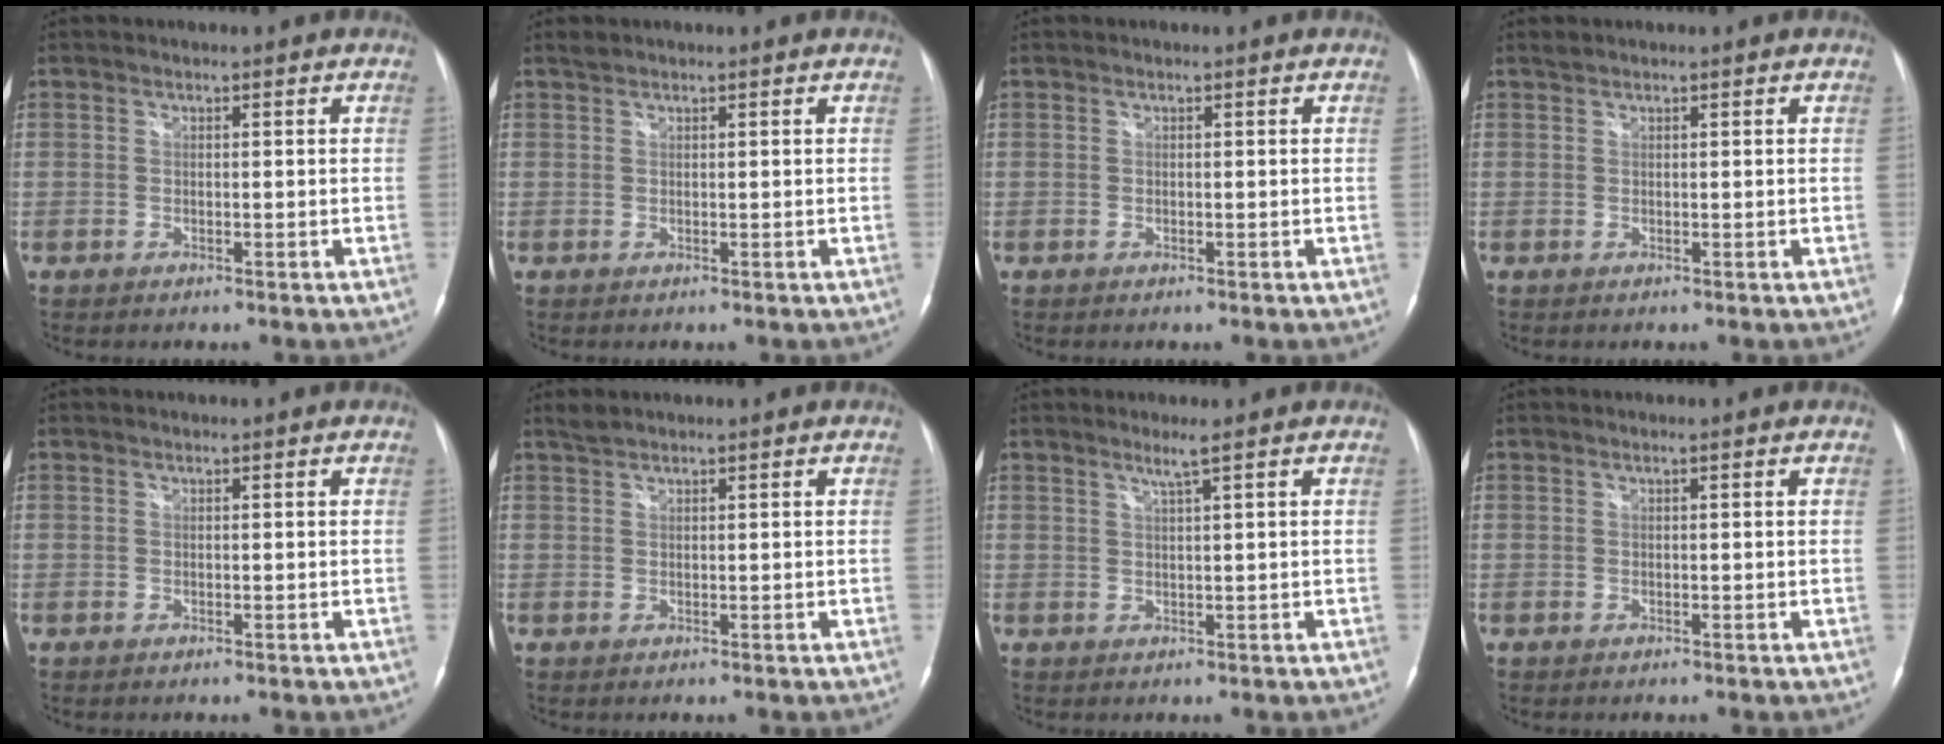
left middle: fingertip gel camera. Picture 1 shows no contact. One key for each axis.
{"total": 0.7, "fx": 0.7, "fy": 0.1, "fz": 0.0, "tx": -0.008, "ty": 0.006, "tz": 0.018}
{"total": 0.0}
{"total": 0.6, "fx": 0.6, "fy": 0.0, "fz": 0.0, "tx": -0.008, "ty": 0.006, "tz": 0.015}
{"total": 0.0}
{"total": 1.1, "fx": 1.1, "fy": 0.0, "fz": 0.2, "tx": -0.011, "ty": 0.008, "tz": 0.028}
{"total": 1.8, "fx": 1.2, "fy": -0.7, "fz": 1.2, "tx": -0.031, "ty": -0.006, "tz": 0.026}
{"total": 0.0}